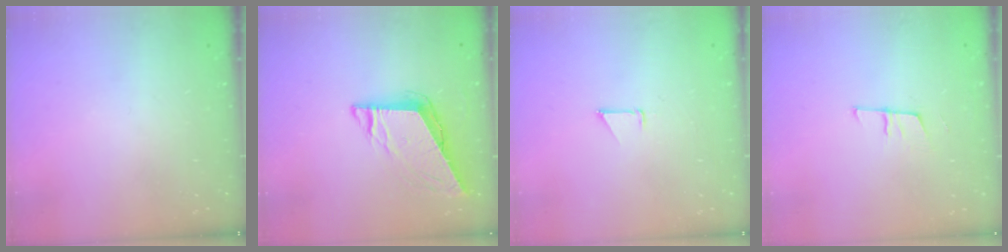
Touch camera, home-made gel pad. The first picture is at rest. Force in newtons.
{"total": 8.0, "press": 8.0, "slide": 0.8}
{"total": 0.9, "press": 0.9, "slide": 0.1}
{"total": 6.0, "press": 5.4, "slide": 2.5}